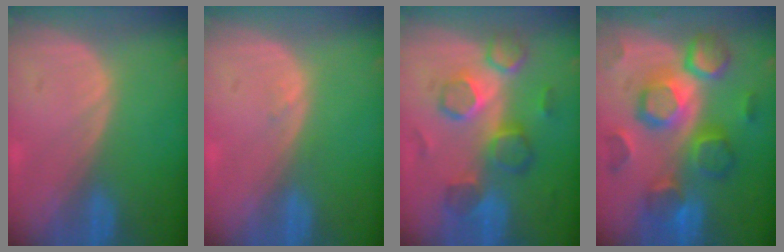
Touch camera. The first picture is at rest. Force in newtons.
{"total": 0.7, "press": 0.6, "slide": 0.3}
{"total": 8.7, "press": 8.4, "slide": 2.0}
{"total": 12.0, "press": 12.0, "slide": 1.2}